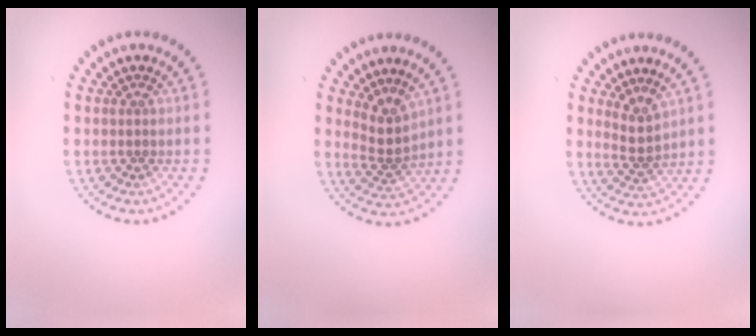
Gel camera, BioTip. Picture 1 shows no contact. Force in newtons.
{"total": 2.5, "press": 1.8, "slide": 1.8}
{"total": 2.1, "press": 1.7, "slide": 1.2}